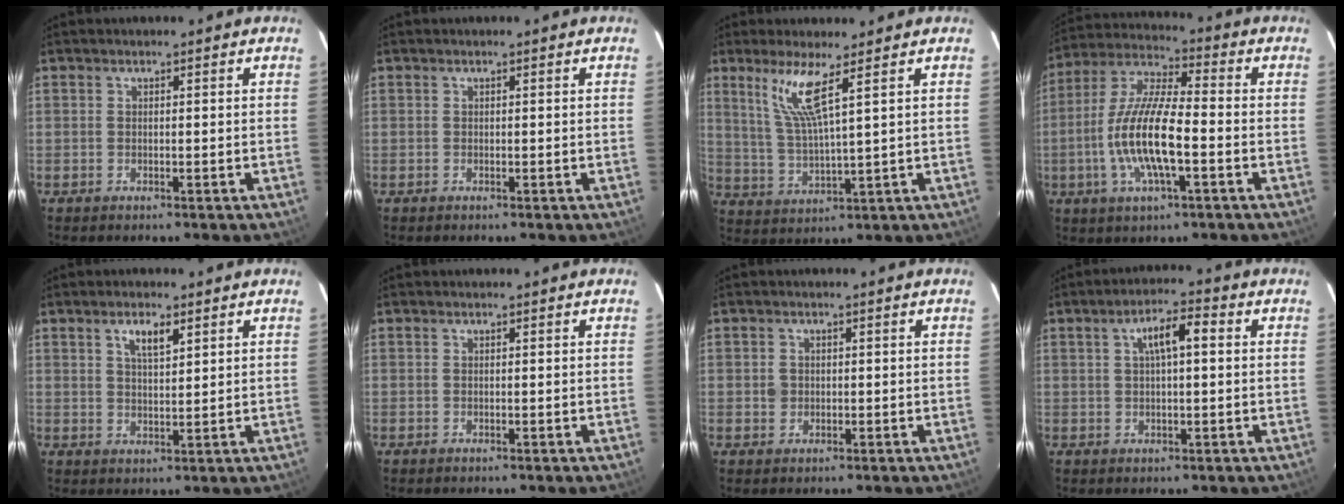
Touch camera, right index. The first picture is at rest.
{"total": 0.0}
{"total": 7.7, "force": [4.4, -0.1, 6.4], "torque": [-0.129, -0.010, 0.095]}
{"total": 14.2, "force": [-3.6, 3.6, 13.3], "torque": [-0.272, -0.003, -0.072]}
{"total": 4.0, "force": [2.2, 1.3, 3.0], "torque": [-0.053, 0.003, 0.040]}
{"total": 0.0}
{"total": 1.7, "force": [0.0, 1.7, 0.3], "torque": [-0.003, 0.003, -0.001]}
{"total": 5.8, "force": [1.4, 1.7, 5.3], "torque": [-0.094, 0.016, 0.027]}